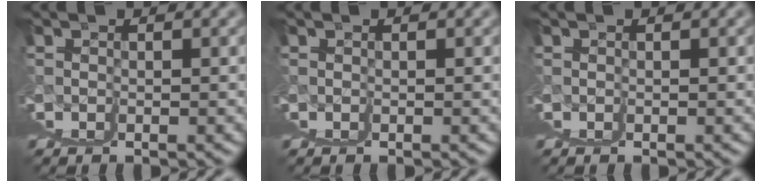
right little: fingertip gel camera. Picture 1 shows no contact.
{"total": 0.0}
{"total": 0.0}